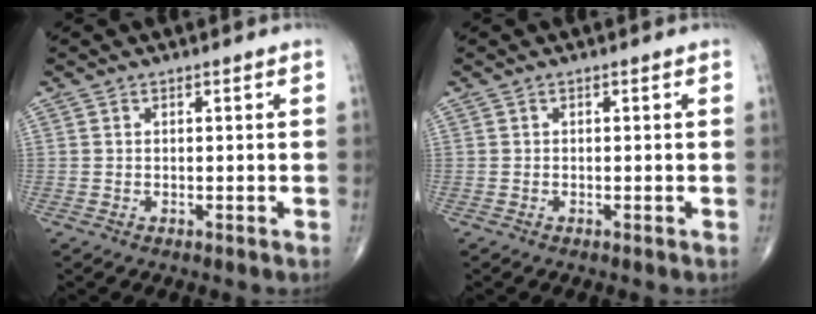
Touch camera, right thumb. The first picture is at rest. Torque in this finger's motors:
{"motor_torque": [0.02, 0.02, -0.01, 0.01, 0.00]}